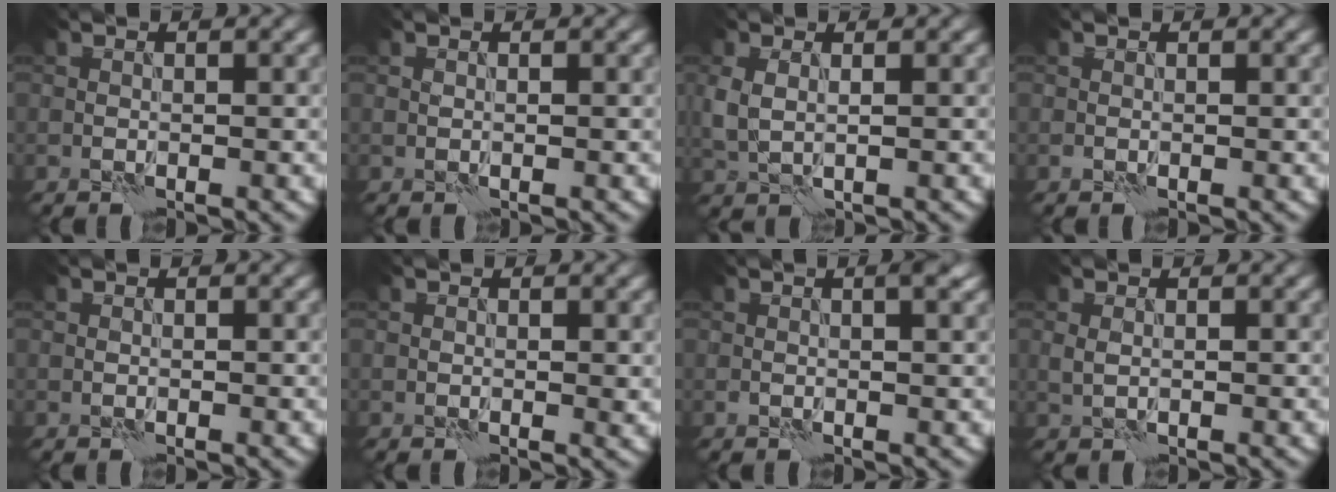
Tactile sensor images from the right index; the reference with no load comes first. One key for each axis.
{"total": 0.0}
{"total": 2.2, "fx": 0.5, "fy": 1.2, "fz": 1.7, "tx": -0.046, "ty": -0.001, "tz": 0.012}
{"total": 0.6, "fx": -0.3, "fy": 0.3, "fz": 0.4, "tx": -0.011, "ty": 0.001, "tz": -0.009}
{"total": 0.0}
{"total": 0.7, "fx": 0.2, "fy": 0.3, "fz": 0.7, "tx": -0.005, "ty": -0.004, "tz": 0.002}
{"total": 1.9, "fx": 0.3, "fy": 0.5, "fz": 1.8, "tx": -0.025, "ty": 0.001, "tz": 0.001}
{"total": 0.7, "fx": 0.3, "fy": 0.3, "fz": 0.5, "tx": -0.011, "ty": -0.002, "tz": 0.009}